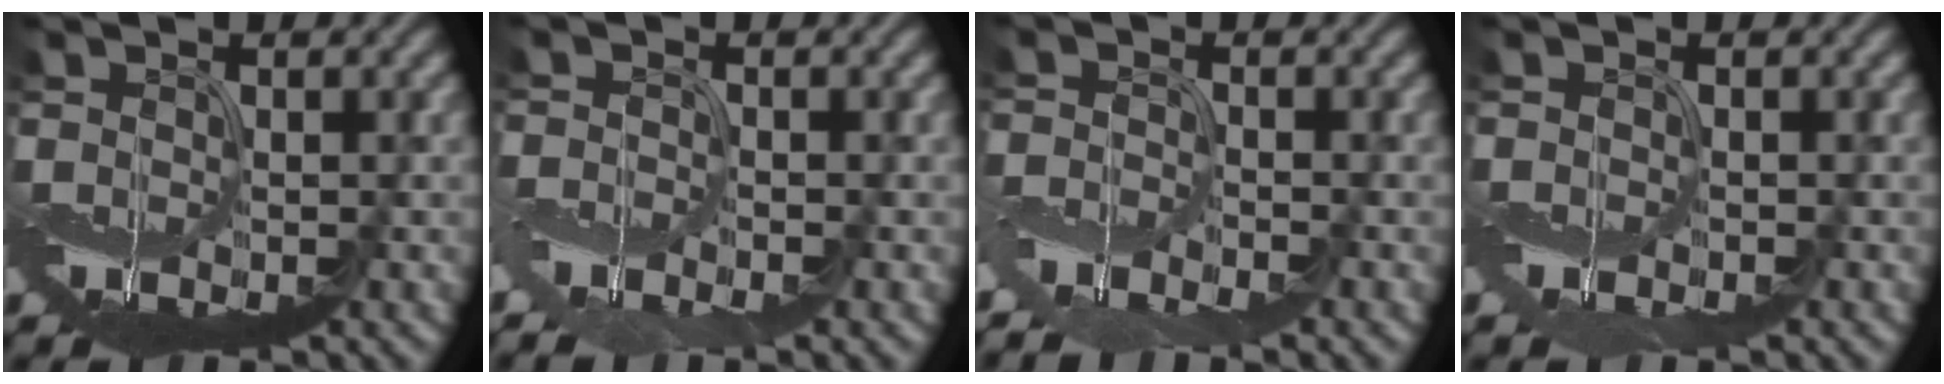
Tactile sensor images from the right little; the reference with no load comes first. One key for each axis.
{"total": 2.2, "fx": -1.9, "fy": 0.4, "fz": 1.0, "tx": -0.024, "ty": -0.009, "tz": -0.047}
{"total": 3.3, "fx": -3.0, "fy": 0.5, "fz": 1.4, "tx": -0.028, "ty": -0.009, "tz": -0.068}
{"total": 1.0, "fx": -0.9, "fy": 0.2, "fz": 0.4, "tx": -0.010, "ty": -0.006, "tz": -0.020}